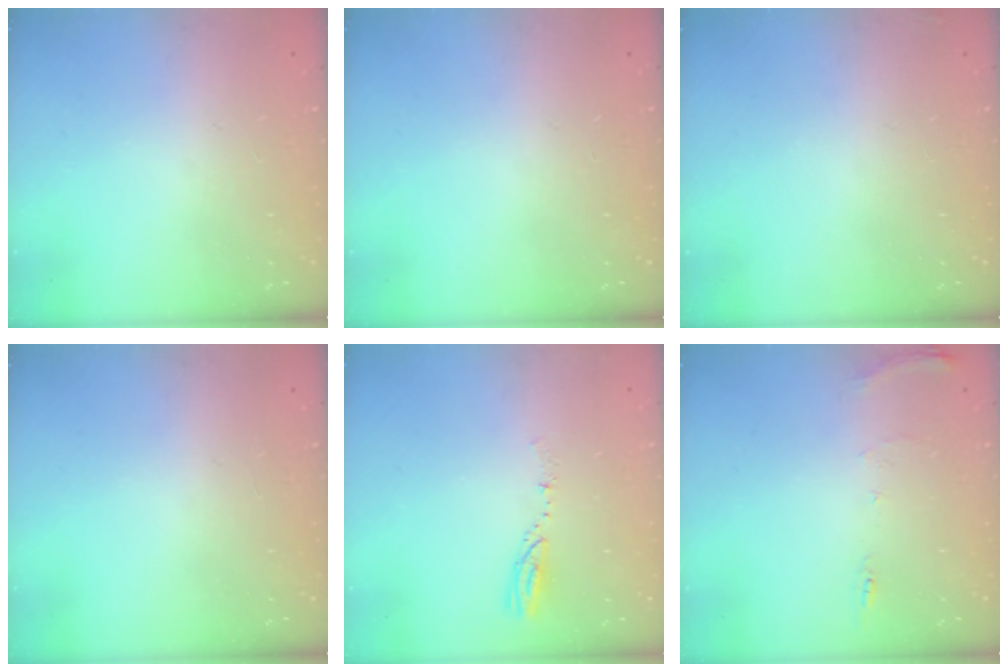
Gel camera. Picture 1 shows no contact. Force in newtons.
{"total": 0.0}
{"total": 2.3, "press": 2.2, "slide": 0.8}
{"total": 1.0, "press": 0.0, "slide": 1.0}
{"total": 3.9, "press": 3.9, "slide": 0.4}
{"total": 7.4, "press": 7.4, "slide": 0.8}